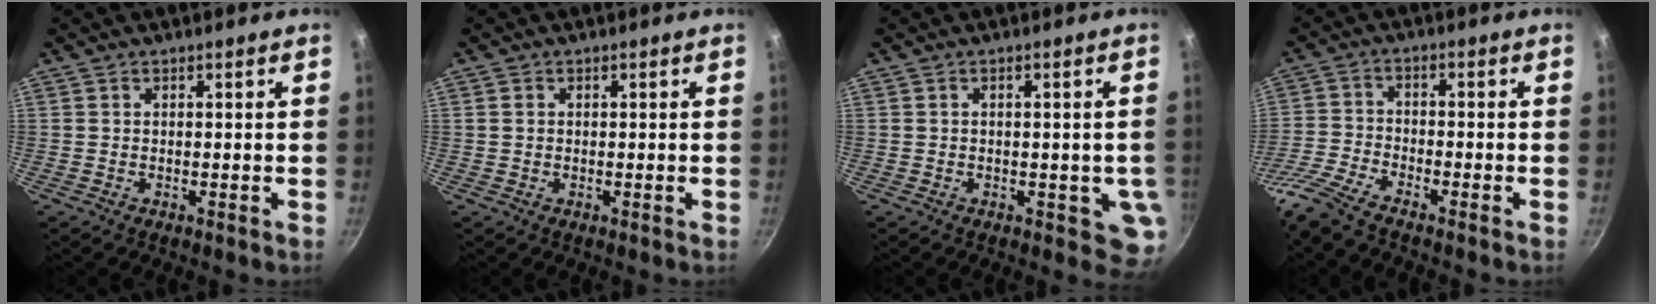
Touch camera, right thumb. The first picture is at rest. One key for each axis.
{"total": 0.8, "fx": 0.2, "fy": 0.7, "fz": 0.2, "tx": -0.001, "ty": 0.001, "tz": 0.004}
{"total": 5.4, "fx": -0.8, "fy": 2.7, "fz": 4.6, "tx": -0.034, "ty": -0.003, "tz": -0.008}
{"total": 7.4, "fx": -6.2, "fy": 1.1, "fz": 3.9, "tx": -0.095, "ty": 0.028, "tz": -0.140}